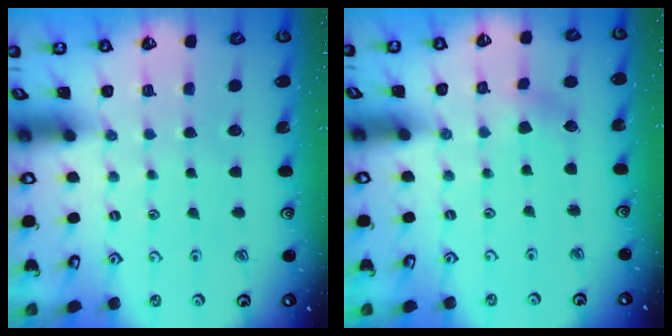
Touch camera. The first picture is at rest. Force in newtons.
{"total": 2.2, "press": 2.2, "slide": 0.3}